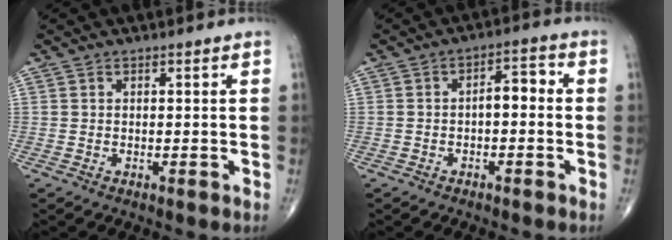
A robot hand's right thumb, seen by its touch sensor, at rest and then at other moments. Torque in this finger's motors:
{"motor_torque": [1.11, 0.49, 0.41, -0.28, 0.04]}